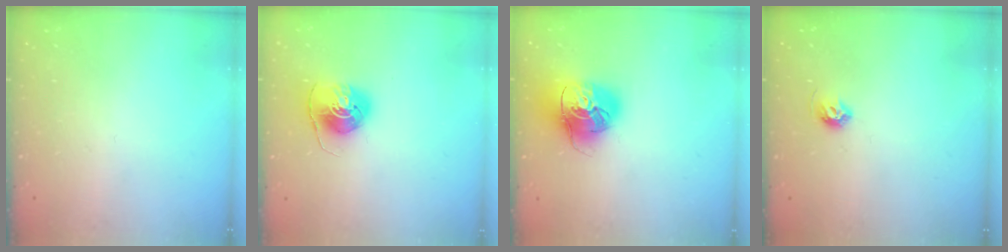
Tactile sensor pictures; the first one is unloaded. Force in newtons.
{"total": 8.3, "press": 8.3, "slide": 0.4}
{"total": 16.2, "press": 16.1, "slide": 2.0}
{"total": 5.6, "press": 5.5, "slide": 1.0}